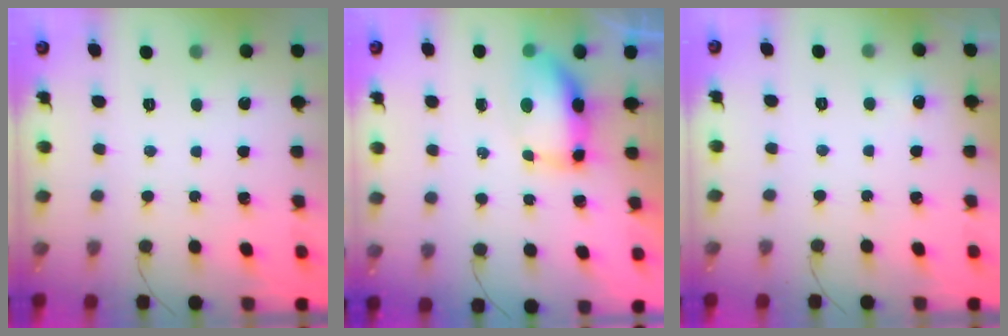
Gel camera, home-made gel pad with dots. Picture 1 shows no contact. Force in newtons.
{"total": 7.9, "press": 7.8, "slide": 1.1}
{"total": 3.6, "press": 3.5, "slide": 1.1}